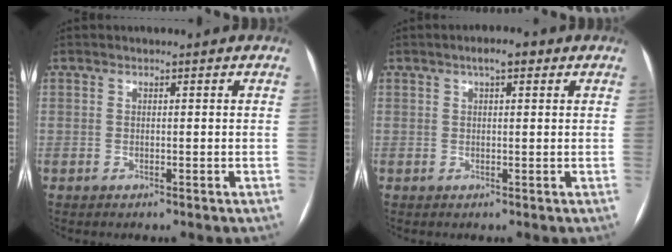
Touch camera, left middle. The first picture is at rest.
{"total": 2.9, "force": [1.5, 0.9, 2.2], "torque": [-0.035, 0.014, 0.022]}